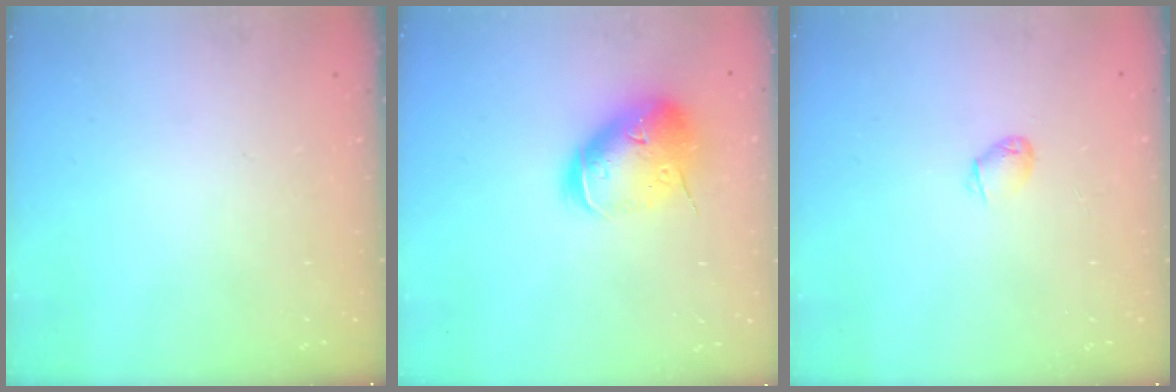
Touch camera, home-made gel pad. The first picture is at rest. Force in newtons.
{"total": 17.4, "press": 17.2, "slide": 2.6}
{"total": 2.4, "press": 2.4, "slide": 0.4}